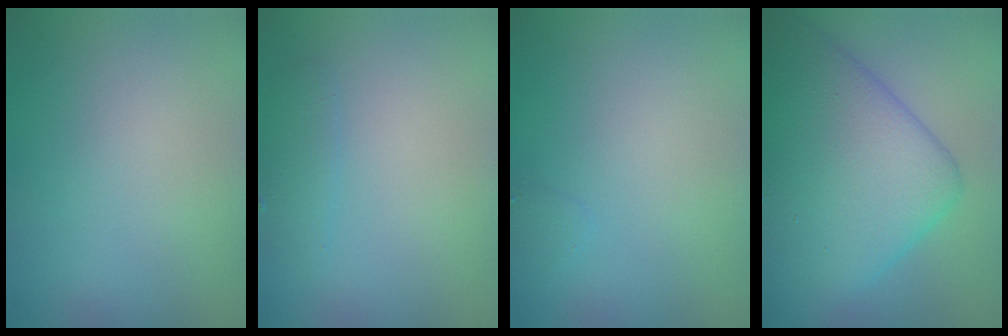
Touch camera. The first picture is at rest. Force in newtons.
{"total": 1.3, "press": 1.3, "slide": 0.1}
{"total": 0.6, "press": 0.6, "slide": 0.0}
{"total": 10.7, "press": 10.7, "slide": 0.2}